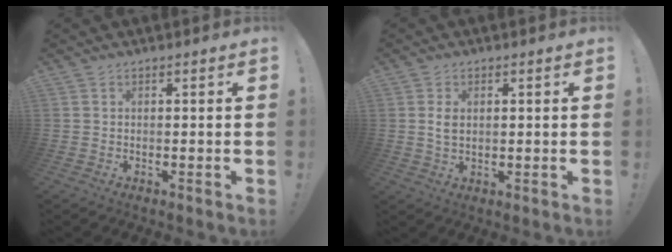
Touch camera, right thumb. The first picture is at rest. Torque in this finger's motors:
{"motor_torque": [0.03, 0.05, 0.04, 0.11, 0.07]}